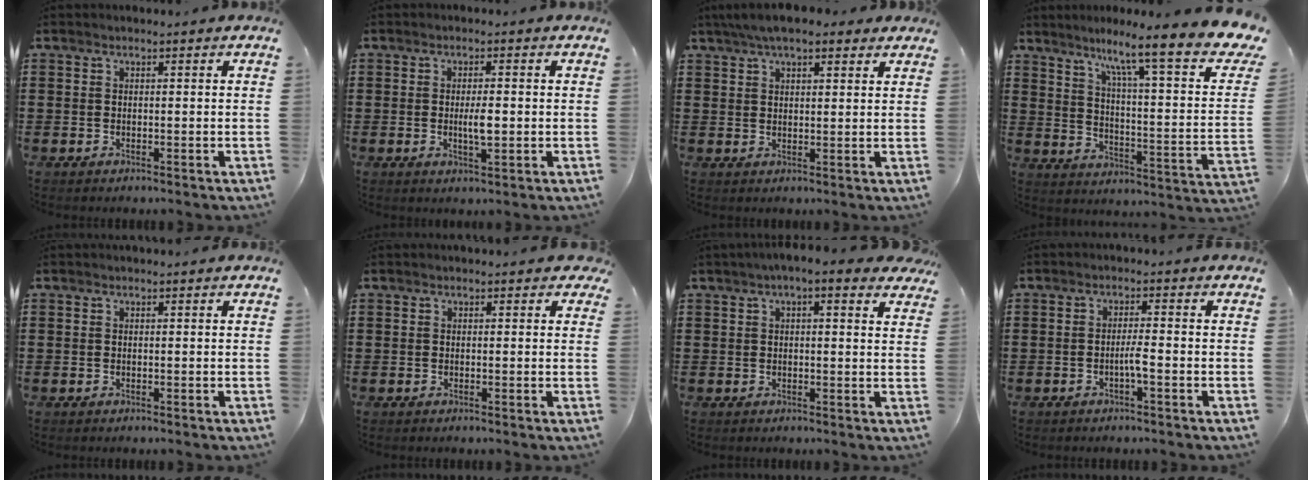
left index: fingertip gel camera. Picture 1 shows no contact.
{"total": 3.3, "force": [-0.2, 0.8, 3.1], "torque": [-0.057, -0.001, -0.005]}
{"total": 5.4, "force": [4.1, 1.7, 3.1], "torque": [-0.069, 0.005, 0.076]}
{"total": 10.8, "force": [8.3, 0.1, 6.9], "torque": [-0.134, -0.070, 0.124]}
{"total": 0.0}
{"total": 0.7, "force": [0.0, 0.5, 0.4], "torque": [-0.009, 0.006, -0.001]}
{"total": 3.3, "force": [2.1, 1.0, 2.3], "torque": [-0.044, 0.001, 0.033]}
{"total": 2.4, "force": [-1.1, 0.1, 2.2], "torque": [-0.041, 0.001, -0.021]}